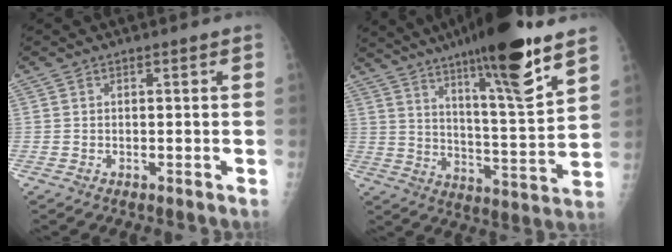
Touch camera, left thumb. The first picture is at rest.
{"total": 20.4, "force": [13.3, 2.6, 15.3], "torque": [-0.223, -0.068, 0.213]}